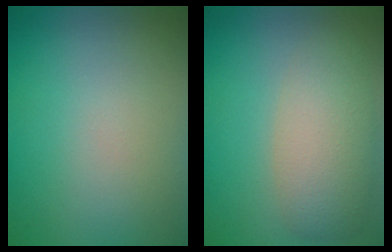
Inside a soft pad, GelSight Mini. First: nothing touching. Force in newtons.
{"total": 4.5, "press": 4.5, "slide": 0.2}